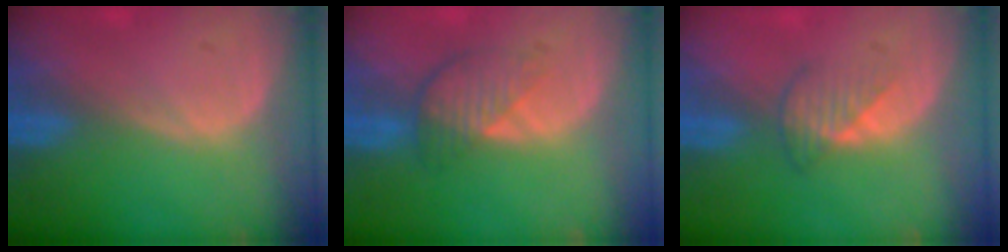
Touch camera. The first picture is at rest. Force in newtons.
{"total": 4.5, "press": 4.1, "slide": 1.9}
{"total": 3.0, "press": 2.9, "slide": 0.7}